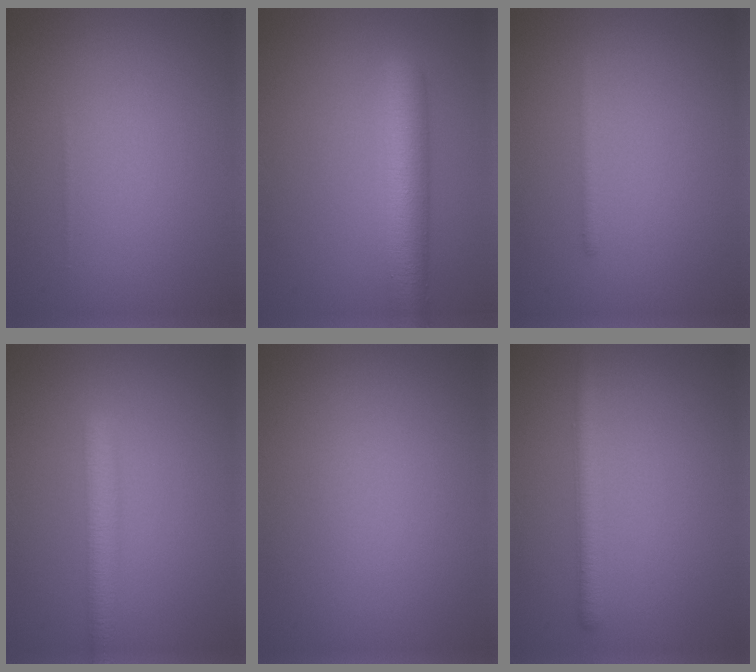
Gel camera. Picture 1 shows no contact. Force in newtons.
{"total": 5.6, "press": 5.6, "slide": 0.1}
{"total": 0.8, "press": 0.8, "slide": 0.1}
{"total": 3.0, "press": 3.0, "slide": 0.1}
{"total": 0.0}
{"total": 2.3, "press": 2.3, "slide": 0.1}